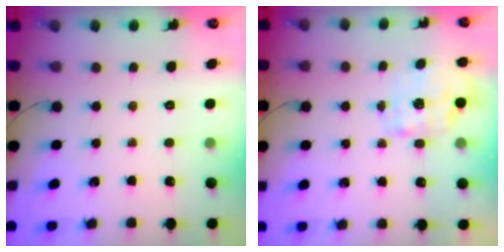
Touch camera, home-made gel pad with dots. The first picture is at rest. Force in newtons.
{"total": 1.9, "press": 1.6, "slide": 1.0}